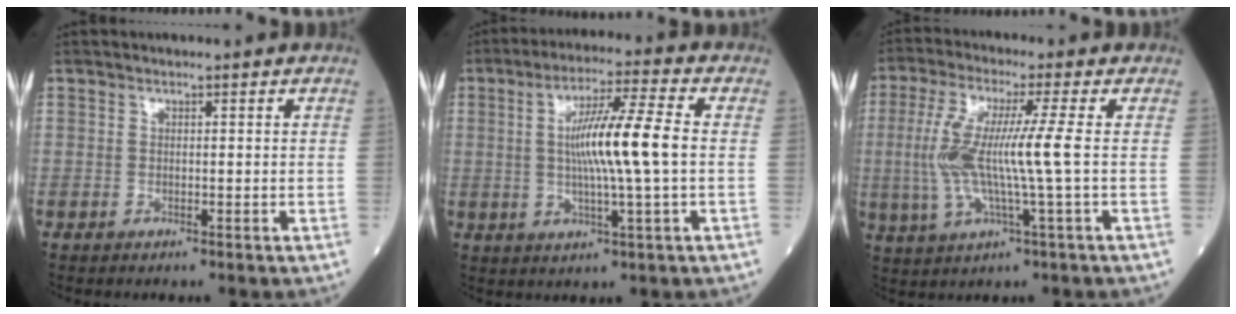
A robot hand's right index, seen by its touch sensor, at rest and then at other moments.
{"total": 11.2, "force": [0.5, -0.3, 11.1], "torque": [-0.203, 0.005, 0.007]}
{"total": 10.1, "force": [-0.2, -0.3, 10.1], "torque": [-0.222, 0.001, -0.007]}